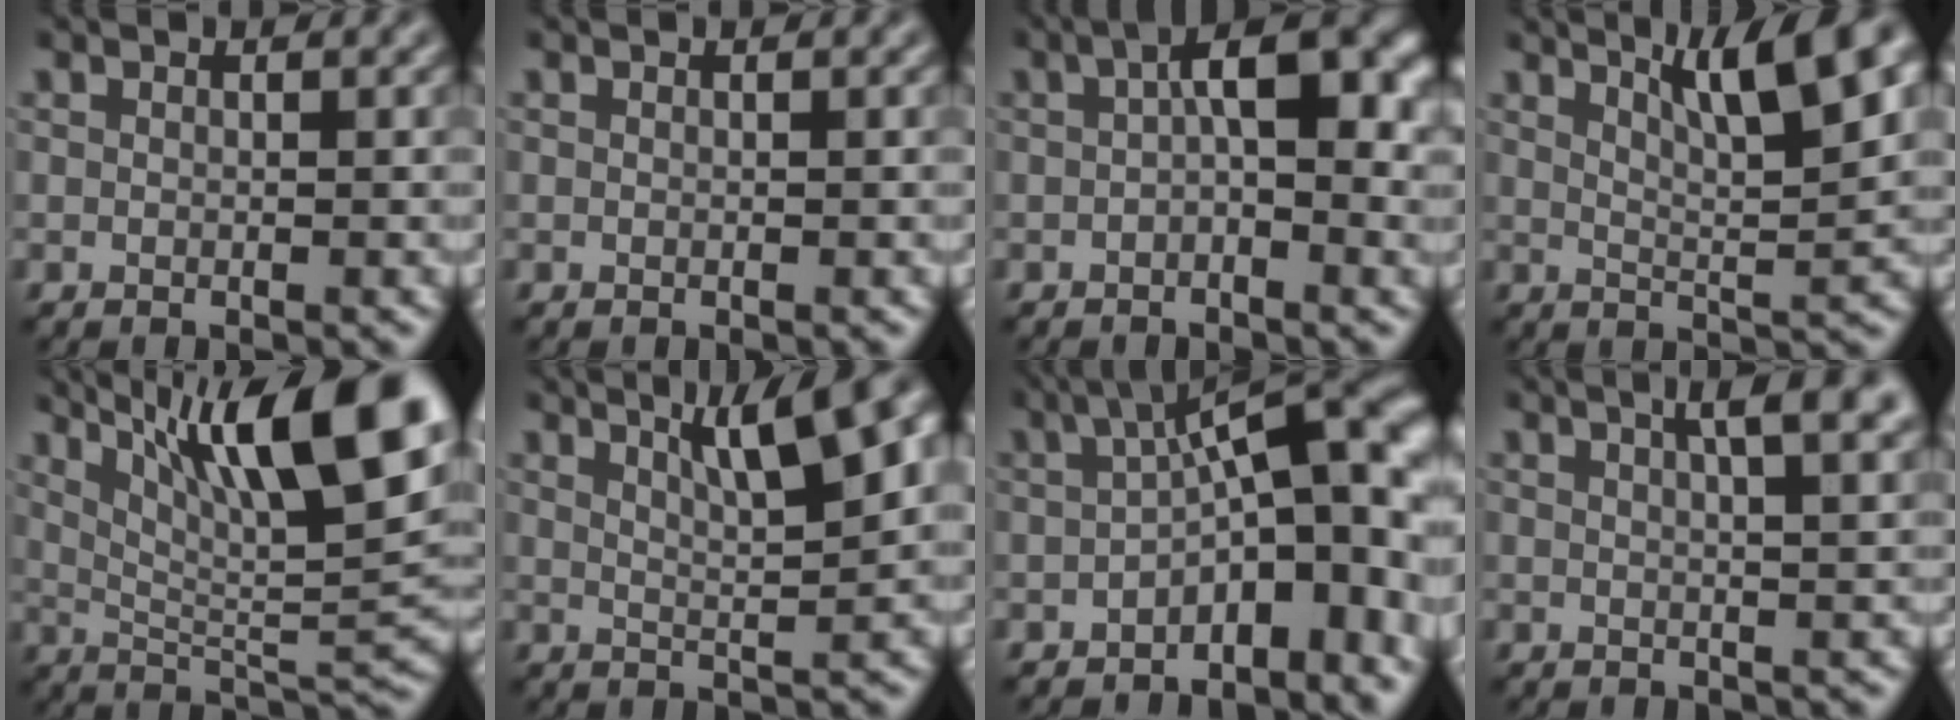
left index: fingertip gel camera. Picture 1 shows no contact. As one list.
[{"total": 0.0}, {"total": 7.1, "force": [0.8, 2.8, 6.5], "torque": [-0.089, 0.015, 0.003]}, {"total": 7.6, "force": [4.2, 1.6, 6.1], "torque": [-0.077, 0.012, 0.064]}, {"total": 13.5, "force": [6.8, 3.7, 11.1], "torque": [-0.163, 0.008, 0.117]}, {"total": 8.4, "force": [4.5, 2.2, 6.7], "torque": [-0.065, 0.031, 0.052]}, {"total": 11.0, "force": [-0.9, 4.3, 10.1], "torque": [-0.130, 0.022, -0.027]}, {"total": 6.6, "force": [3.3, 2.5, 5.2], "torque": [-0.033, 0.037, 0.015]}]